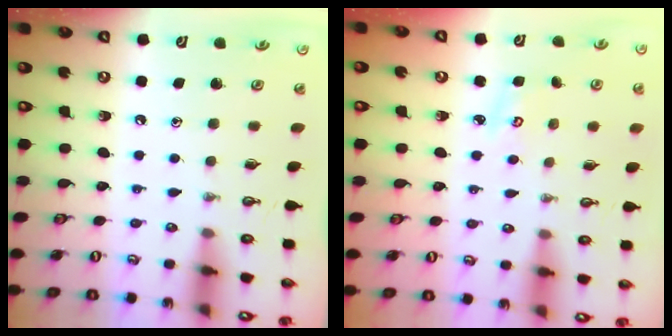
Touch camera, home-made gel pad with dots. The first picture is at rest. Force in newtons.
{"total": 2.7, "press": 2.7, "slide": 0.3}